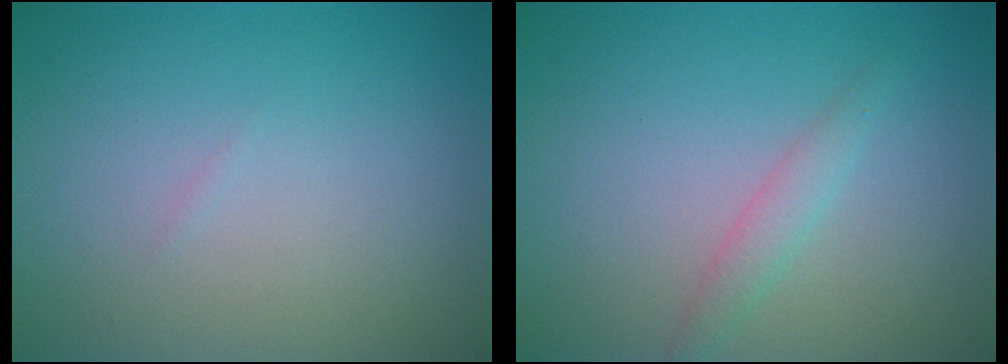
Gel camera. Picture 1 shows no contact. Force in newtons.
{"total": 1.5, "press": 1.5, "slide": 0.1}